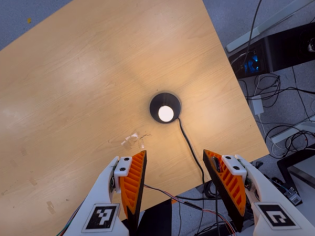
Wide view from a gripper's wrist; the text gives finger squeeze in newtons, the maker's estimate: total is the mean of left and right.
{"total": 0.0}